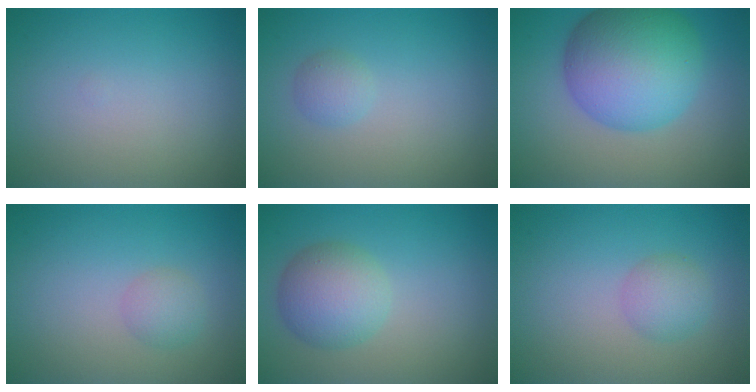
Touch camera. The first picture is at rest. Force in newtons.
{"total": 1.3, "press": 1.3, "slide": 0.0}
{"total": 10.6, "press": 10.6, "slide": 0.1}
{"total": 1.7, "press": 1.7, "slide": 0.0}
{"total": 4.5, "press": 4.5, "slide": 0.2}
{"total": 2.2, "press": 2.2, "slide": 0.1}